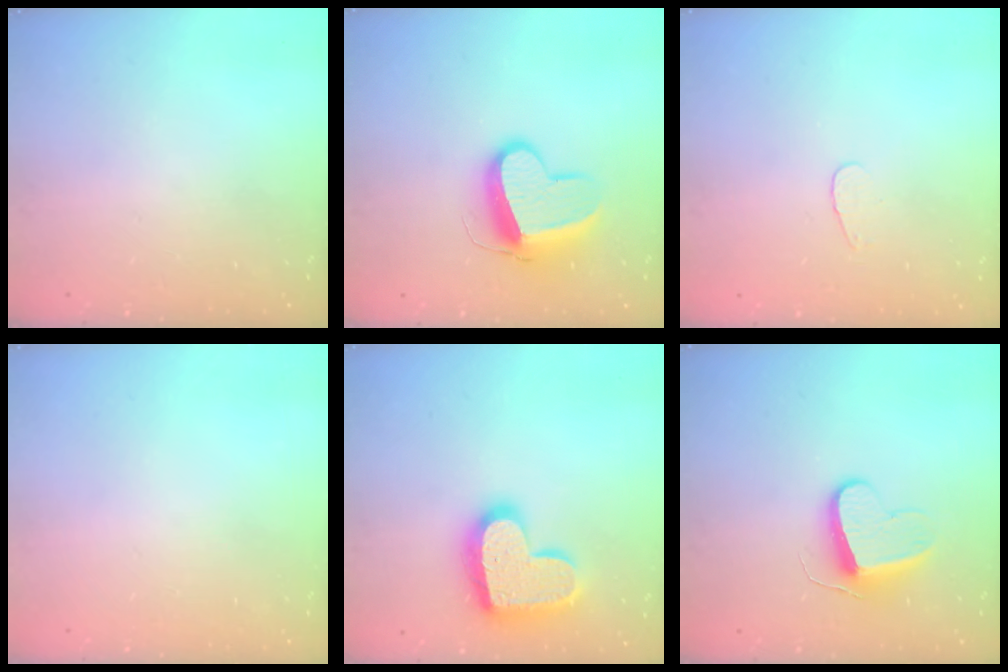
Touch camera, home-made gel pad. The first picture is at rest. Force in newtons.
{"total": 13.4, "press": 13.3, "slide": 1.3}
{"total": 3.1, "press": 3.1, "slide": 0.4}
{"total": 0.0}
{"total": 19.0, "press": 19.0, "slide": 1.1}
{"total": 9.2, "press": 9.2, "slide": 0.3}